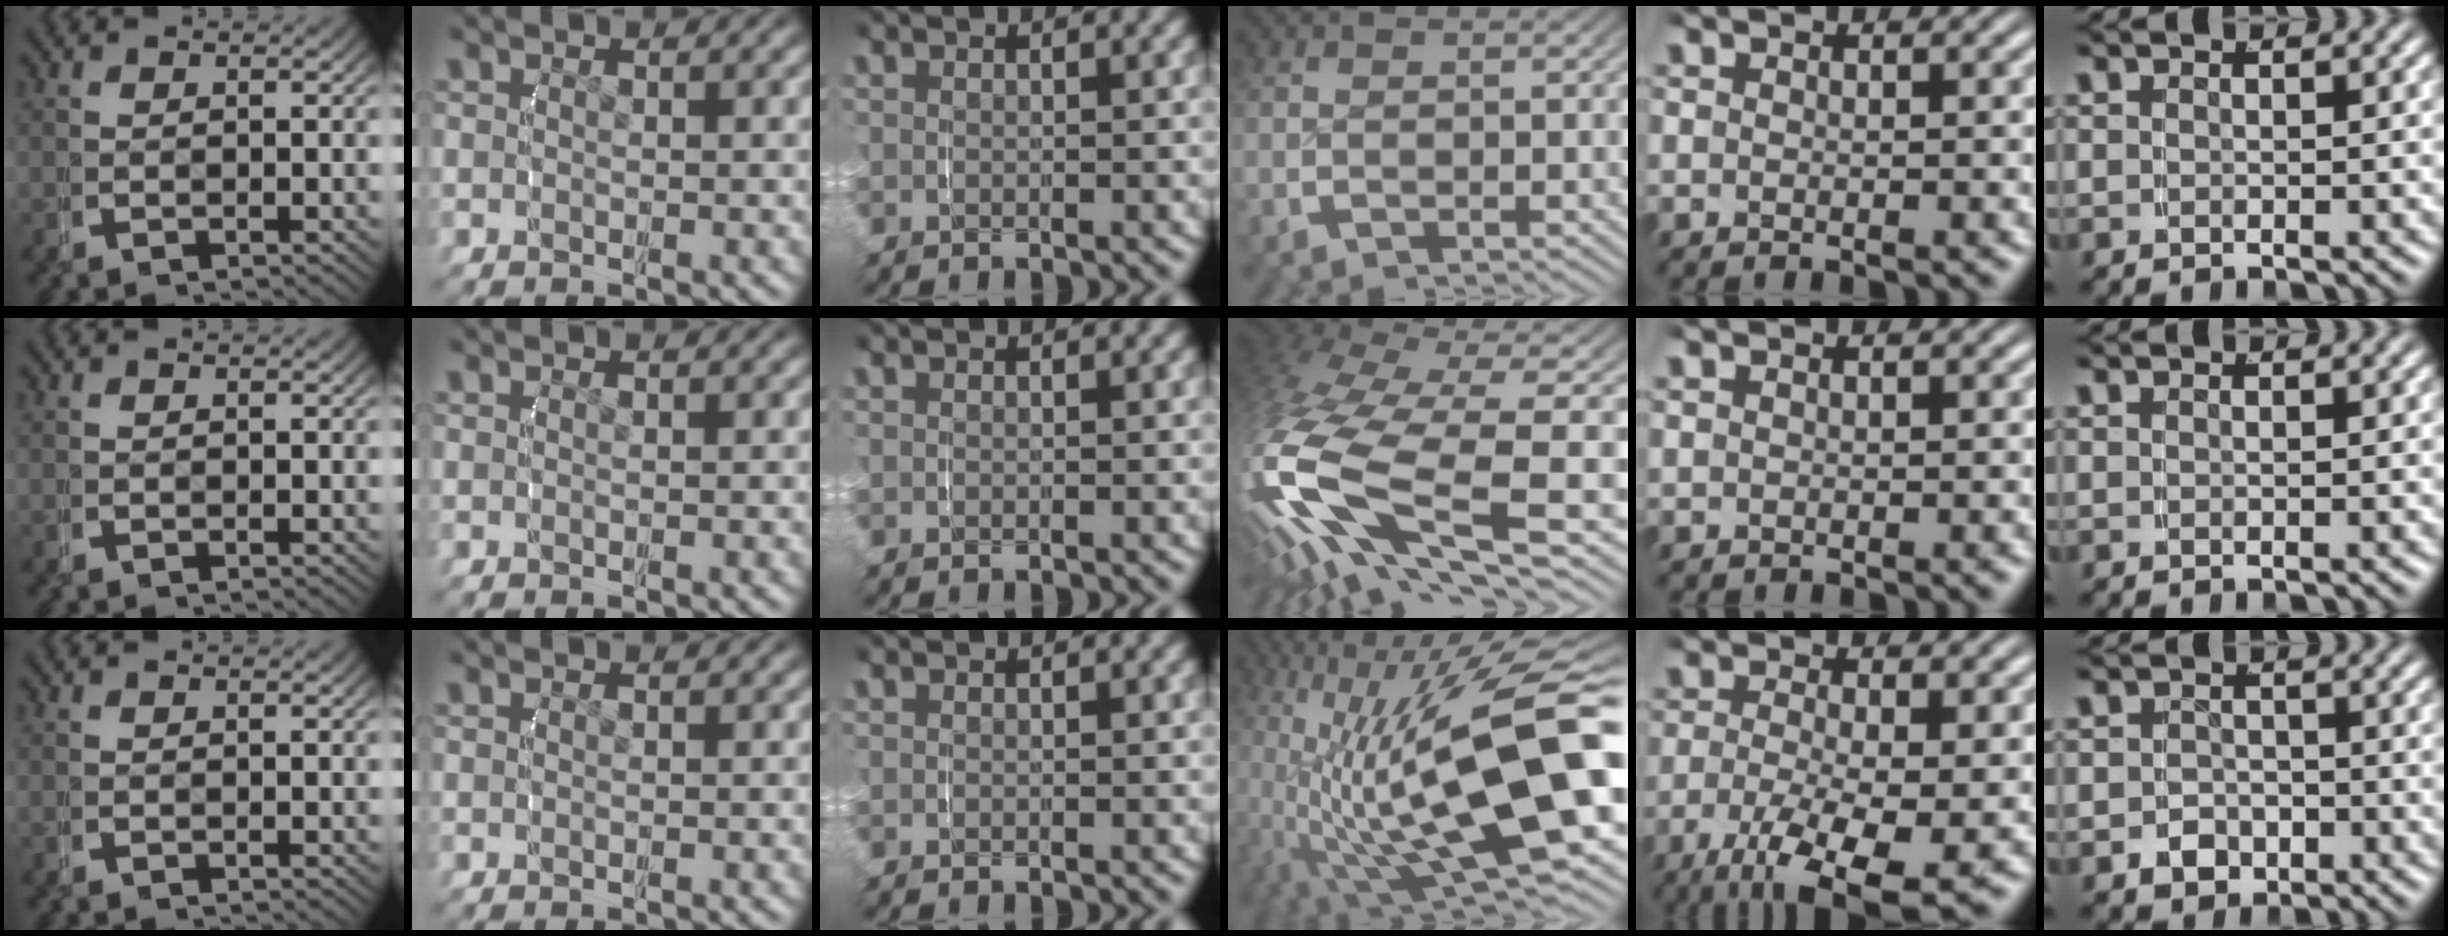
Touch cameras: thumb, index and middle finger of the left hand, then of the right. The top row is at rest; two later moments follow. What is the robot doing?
{"motion": "grasp_and_lifting", "object": "router"}